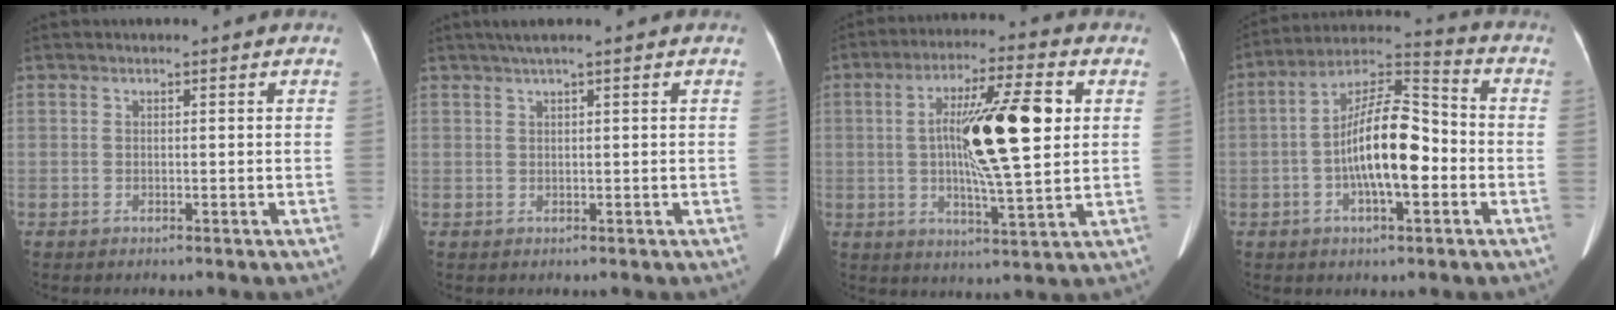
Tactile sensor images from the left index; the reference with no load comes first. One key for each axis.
{"total": 2.4, "fx": 1.6, "fy": -0.3, "fz": 1.8, "tx": -0.041, "ty": 0.016, "tz": 0.035}
{"total": 15.0, "fx": 1.9, "fy": 1.6, "fz": 14.8, "tx": -0.257, "ty": 0.007, "tz": 0.029}
{"total": 13.3, "fx": -2.5, "fy": 3.7, "fz": 12.5, "tx": -0.232, "ty": 0.024, "tz": -0.047}